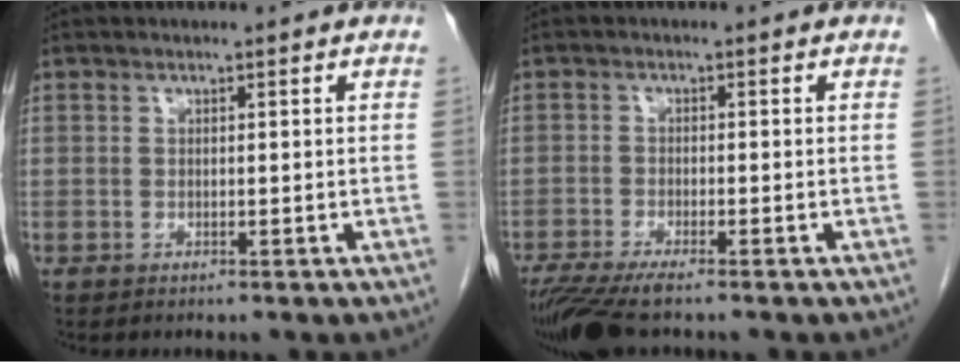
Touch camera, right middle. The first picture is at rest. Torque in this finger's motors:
{"motor_torque": [0.11, -0.08, 0.05, 0.02]}